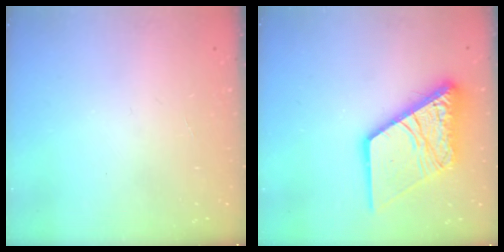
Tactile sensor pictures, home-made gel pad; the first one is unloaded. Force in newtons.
{"total": 18.7, "press": 18.6, "slide": 2.2}